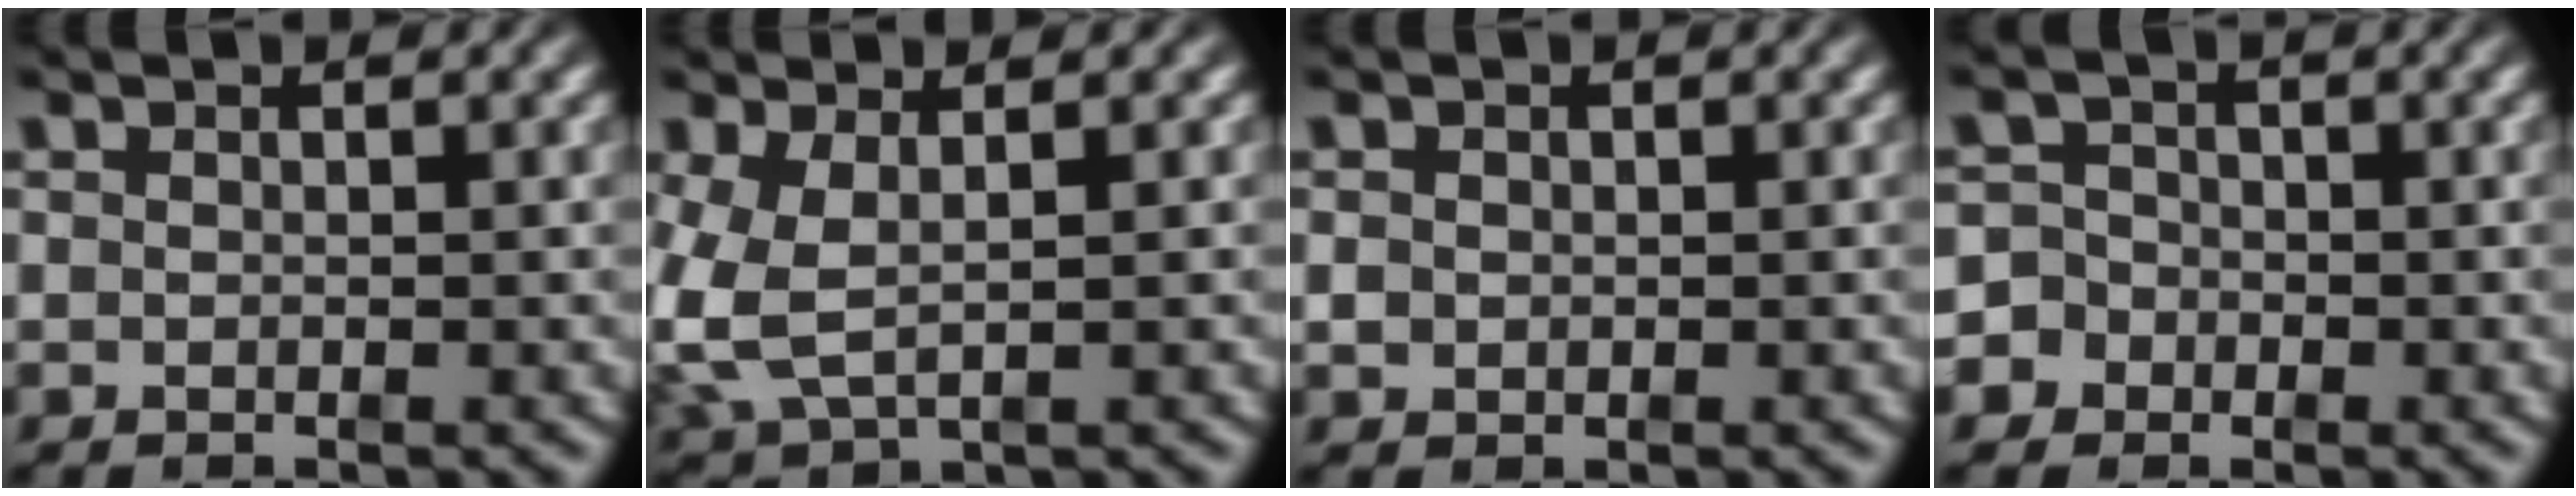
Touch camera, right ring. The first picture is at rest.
{"total": 5.0, "force": [-0.1, 3.9, 3.2], "torque": [-0.106, -0.021, 0.014]}
{"total": 1.0, "force": [-0.2, 0.9, 0.4], "torque": [-0.016, -0.008, 0.003]}
{"total": 6.3, "force": [-2.2, 5.8, 1.1], "torque": [-0.041, -0.022, -0.045]}